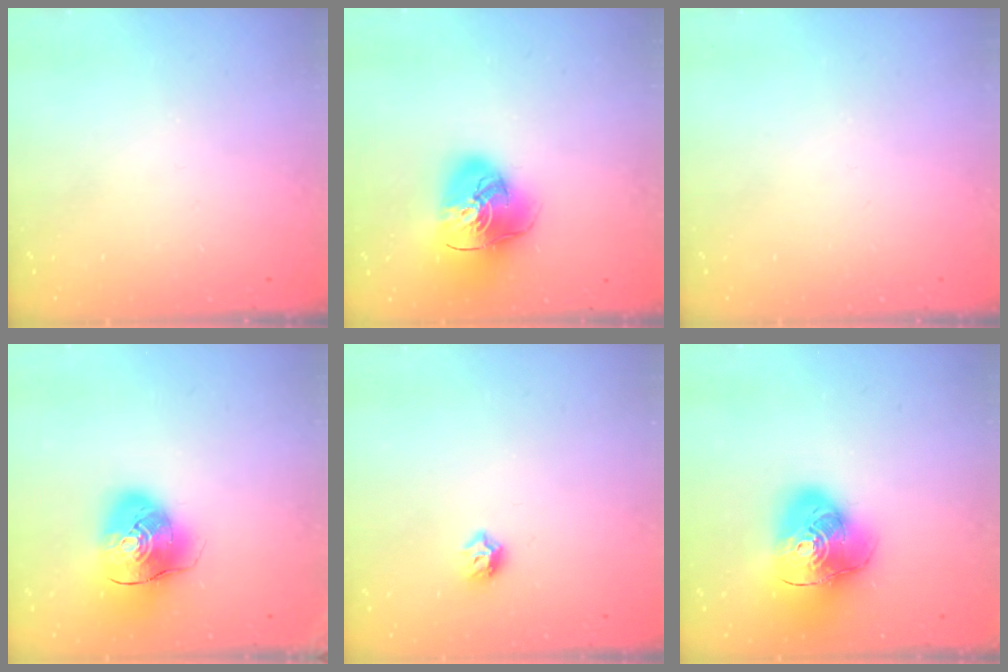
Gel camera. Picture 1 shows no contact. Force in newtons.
{"total": 17.2, "press": 17.1, "slide": 2.0}
{"total": 0.0}
{"total": 13.0, "press": 12.8, "slide": 2.4}
{"total": 5.6, "press": 5.5, "slide": 0.9}
{"total": 18.0, "press": 17.8, "slide": 2.4}